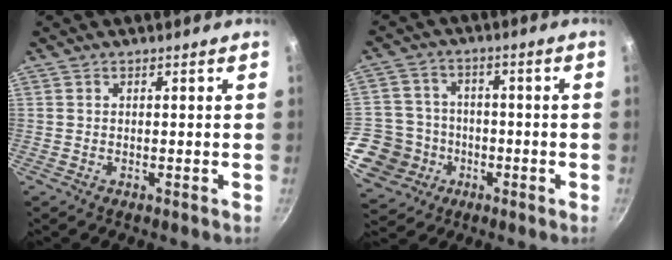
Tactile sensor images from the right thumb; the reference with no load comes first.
{"total": 12.9, "force": [-4.1, 11.3, 4.5], "torque": [-0.071, 0.034, -0.072]}